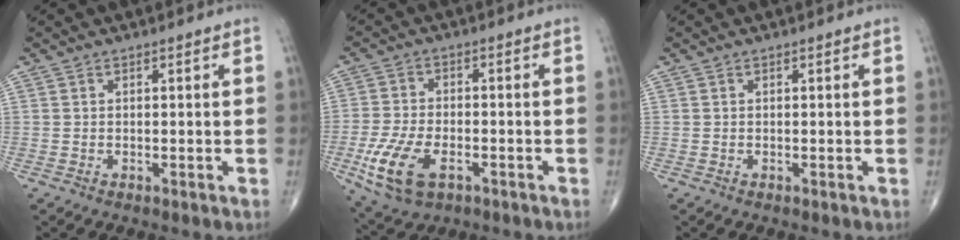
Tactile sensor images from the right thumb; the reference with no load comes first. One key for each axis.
{"total": 11.0, "fx": -4.4, "fy": 5.9, "fz": 8.2, "tx": -0.169, "ty": 0.005, "tz": -0.075}
{"total": 0.0}